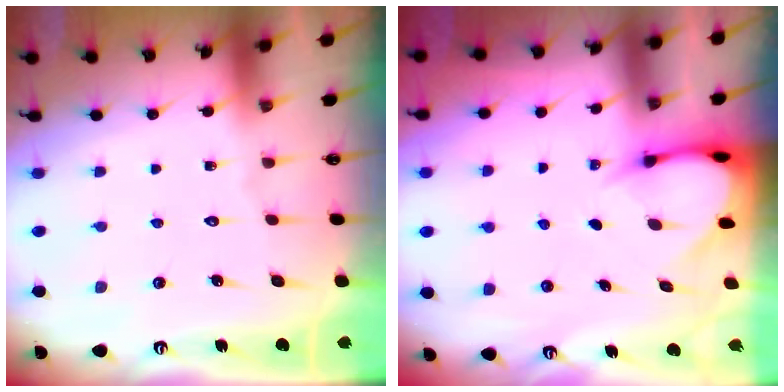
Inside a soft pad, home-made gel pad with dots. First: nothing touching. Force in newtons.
{"total": 3.6, "press": 3.5, "slide": 0.3}